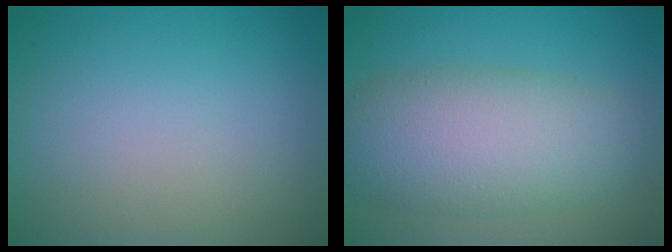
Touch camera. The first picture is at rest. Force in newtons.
{"total": 8.0, "press": 8.0, "slide": 0.5}